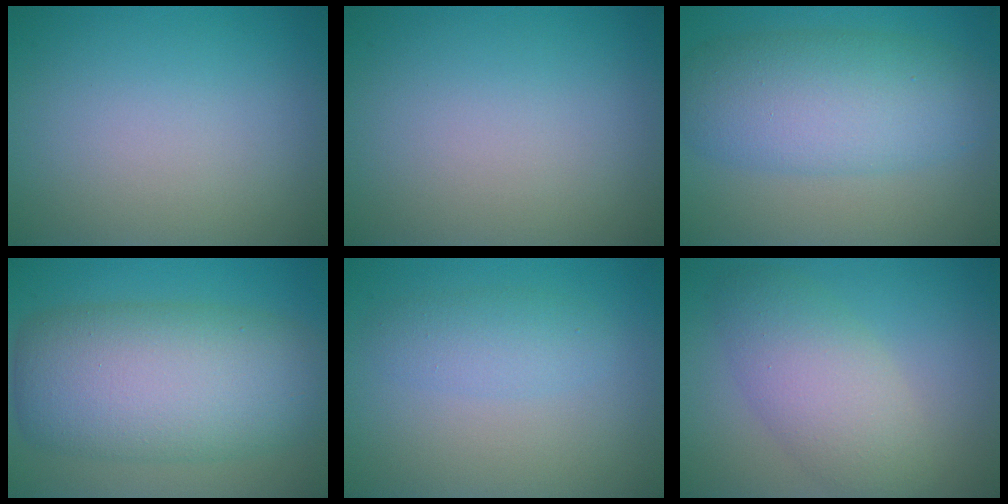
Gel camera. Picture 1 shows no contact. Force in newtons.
{"total": 0.0}
{"total": 7.4, "press": 7.4, "slide": 0.2}
{"total": 11.0, "press": 11.0, "slide": 0.4}
{"total": 2.3, "press": 2.3, "slide": 0.0}
{"total": 5.2, "press": 5.2, "slide": 0.4}